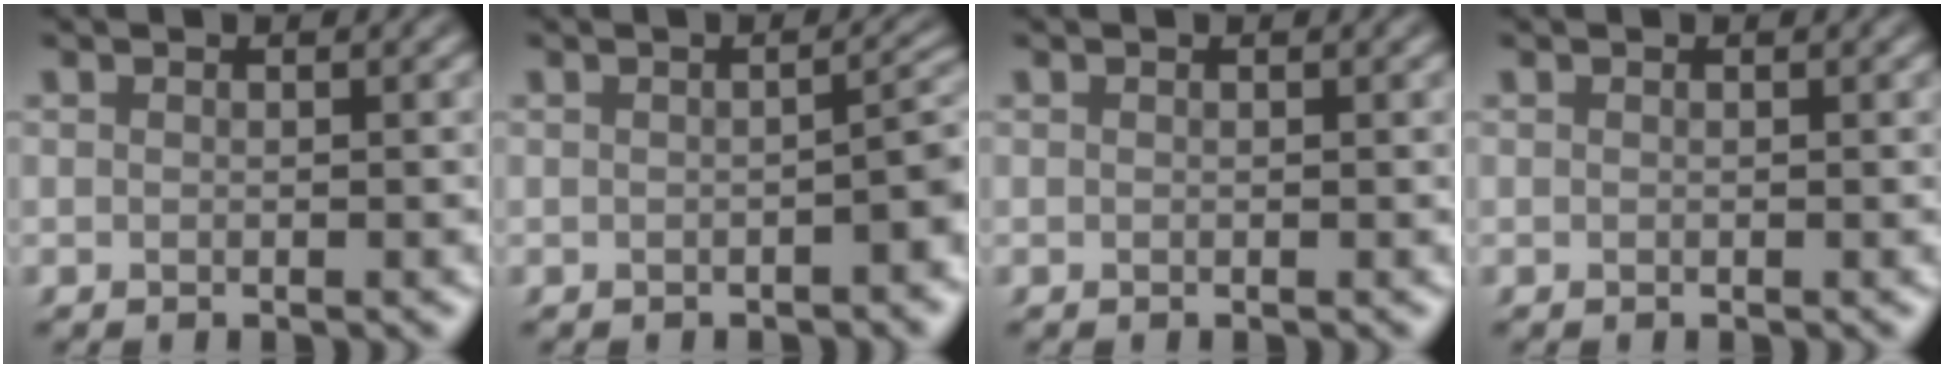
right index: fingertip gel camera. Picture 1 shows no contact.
{"total": 2.9, "force": [-0.6, 1.0, 2.6], "torque": [-0.030, 0.005, -0.008]}
{"total": 0.0}
{"total": 0.0}